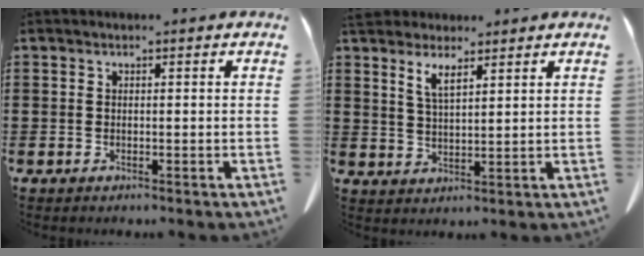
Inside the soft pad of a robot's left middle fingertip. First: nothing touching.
{"total": 4.5, "force": [3.4, 1.2, 2.8], "torque": [-0.064, -0.004, 0.061]}